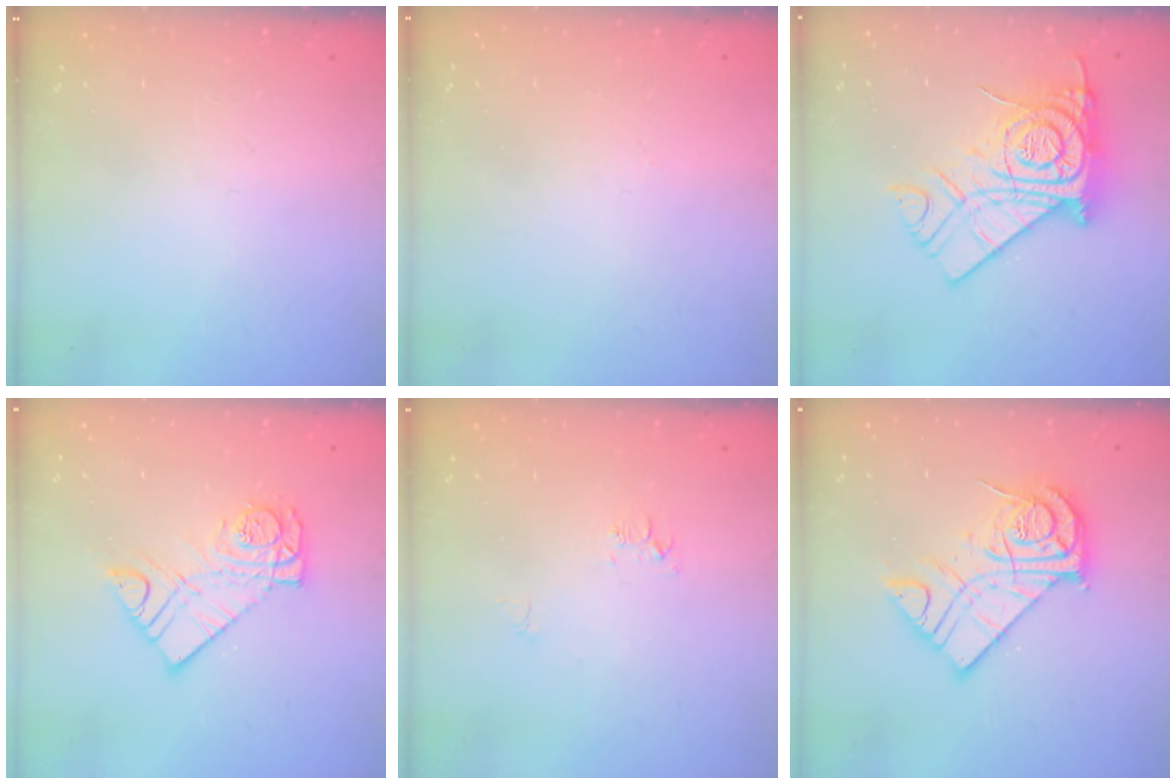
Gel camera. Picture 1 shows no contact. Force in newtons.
{"total": 0.0}
{"total": 19.7, "press": 19.6, "slide": 1.7}
{"total": 11.7, "press": 11.7, "slide": 1.0}
{"total": 6.0, "press": 5.9, "slide": 0.6}
{"total": 15.8, "press": 15.7, "slide": 1.3}